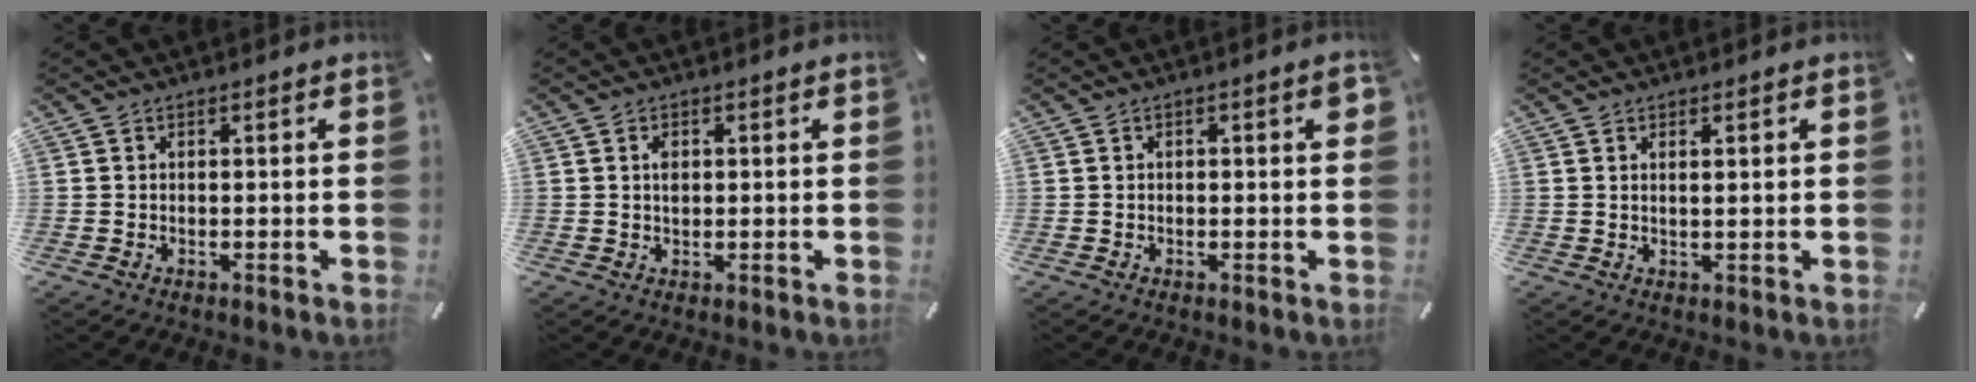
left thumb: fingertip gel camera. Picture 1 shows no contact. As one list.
[{"total": 1.9, "force": [0.3, 1.3, 1.3], "torque": [-0.030, 0.005, 0.005]}, {"total": 2.3, "force": [0.1, 0.7, 2.1], "torque": [-0.038, 0.005, 0.001]}, {"total": 1.6, "force": [0.7, 0.1, 1.4], "torque": [-0.027, -0.002, 0.012]}]